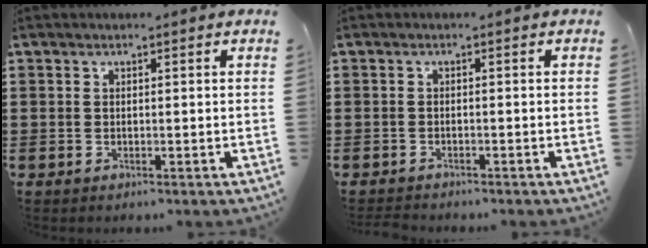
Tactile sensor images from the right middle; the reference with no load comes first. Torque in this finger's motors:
{"motor_torque": [2.14, 0.00, 0.00, 0.02]}